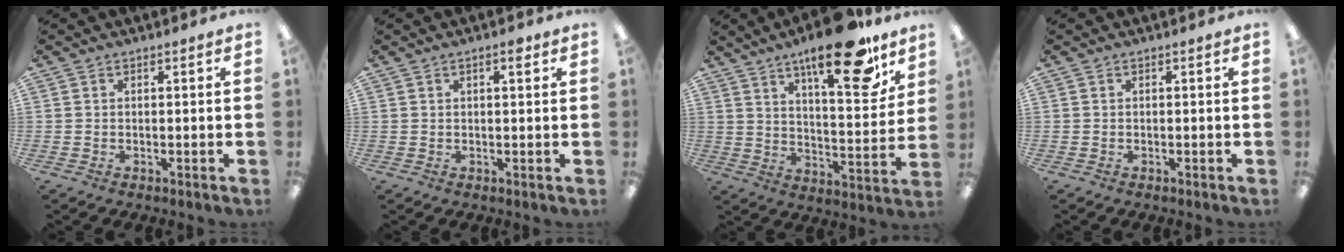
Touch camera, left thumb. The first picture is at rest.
{"total": 2.4, "force": [1.3, 0.7, 1.9], "torque": [-0.023, -0.003, 0.019]}
{"total": 20.6, "force": [14.1, 5.9, 13.9], "torque": [-0.199, -0.085, 0.221]}
{"total": 0.0}